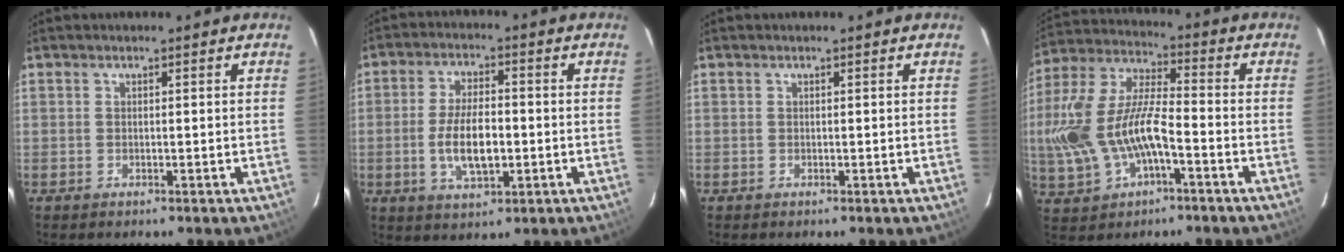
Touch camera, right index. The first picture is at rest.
{"total": 8.9, "force": [-1.7, 3.8, 7.9], "torque": [-0.157, -0.002, -0.028]}
{"total": 0.0}
{"total": 16.1, "force": [-4.0, 7.2, 13.9], "torque": [-0.306, 0.004, -0.068]}